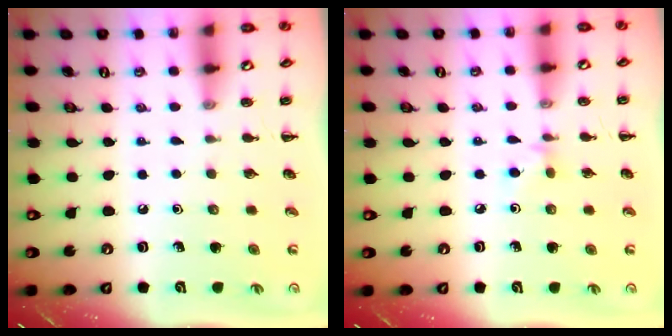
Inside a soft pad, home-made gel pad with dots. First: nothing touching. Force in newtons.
{"total": 2.9, "press": 2.6, "slide": 1.2}